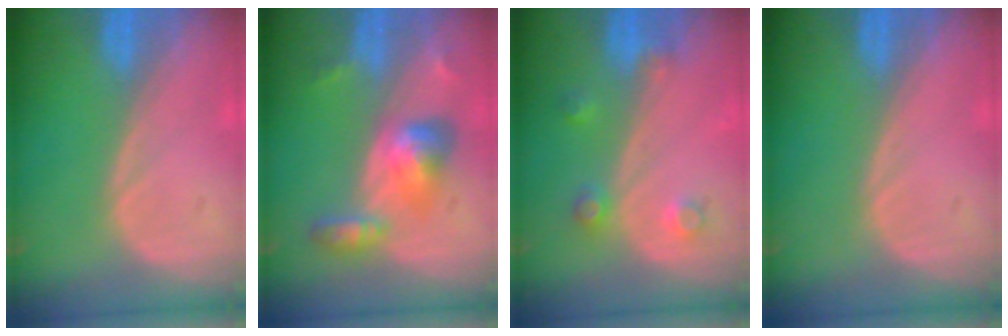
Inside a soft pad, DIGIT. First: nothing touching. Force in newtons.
{"total": 6.2, "press": 5.6, "slide": 2.7}
{"total": 3.6, "press": 3.3, "slide": 1.4}
{"total": 0.0}